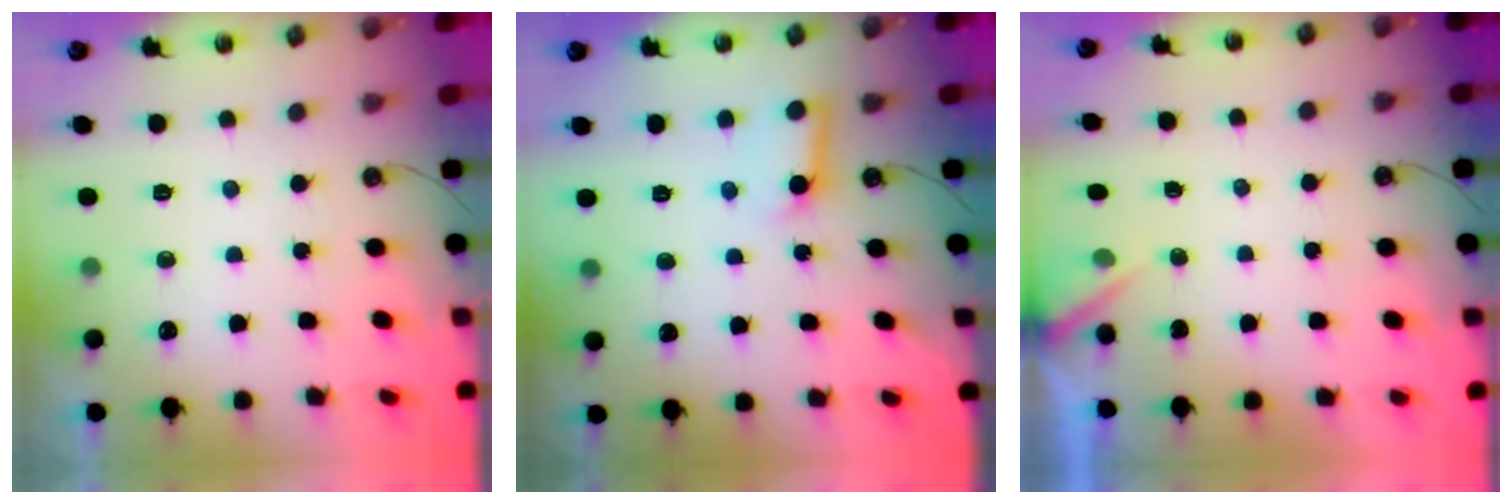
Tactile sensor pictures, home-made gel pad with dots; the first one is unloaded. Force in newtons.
{"total": 7.9, "press": 7.9, "slide": 0.9}
{"total": 2.9, "press": 2.9, "slide": 0.2}